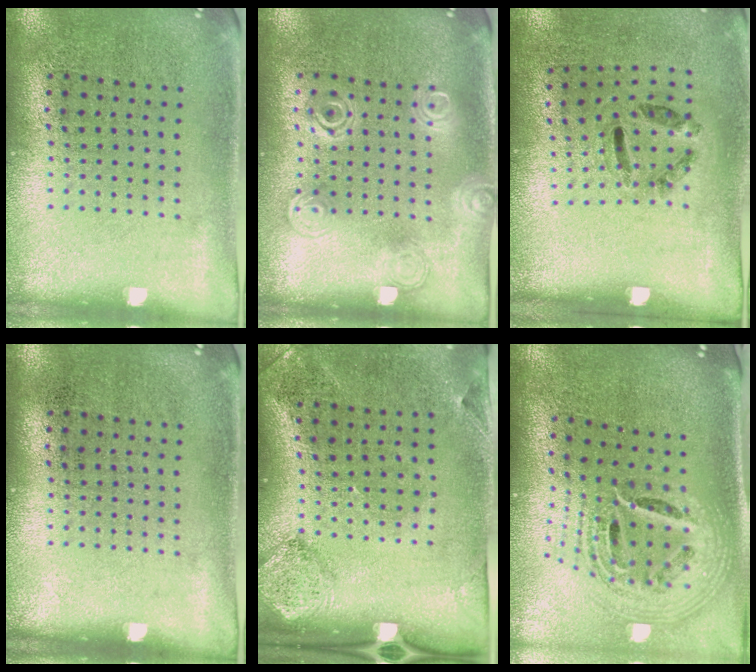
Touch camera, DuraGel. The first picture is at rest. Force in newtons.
{"total": 1.2, "press": 1.2, "slide": 0.3}
{"total": 1.3, "press": 0.6, "slide": 1.1}
{"total": 0.0}
{"total": 1.9, "press": 1.1, "slide": 1.5}
{"total": 2.5, "press": 1.8, "slide": 1.8}